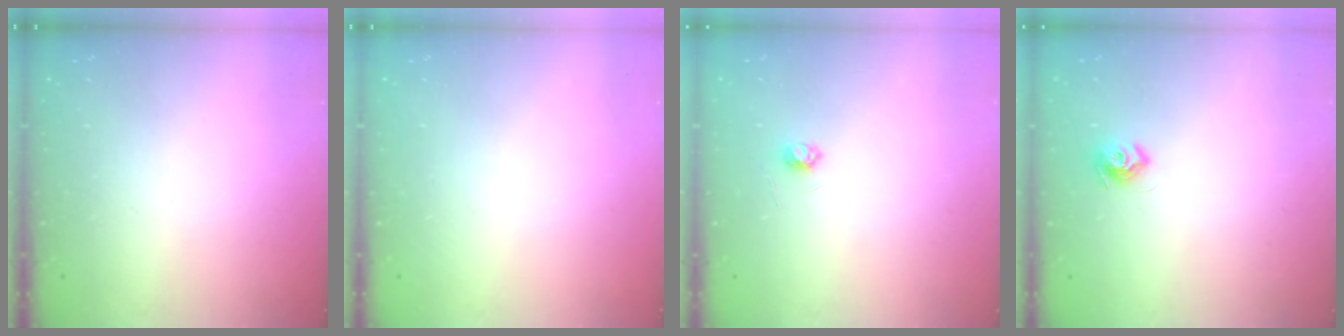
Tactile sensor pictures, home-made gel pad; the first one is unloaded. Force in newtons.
{"total": 0.0}
{"total": 3.1, "press": 3.1, "slide": 0.3}
{"total": 7.8, "press": 7.8, "slide": 0.2}